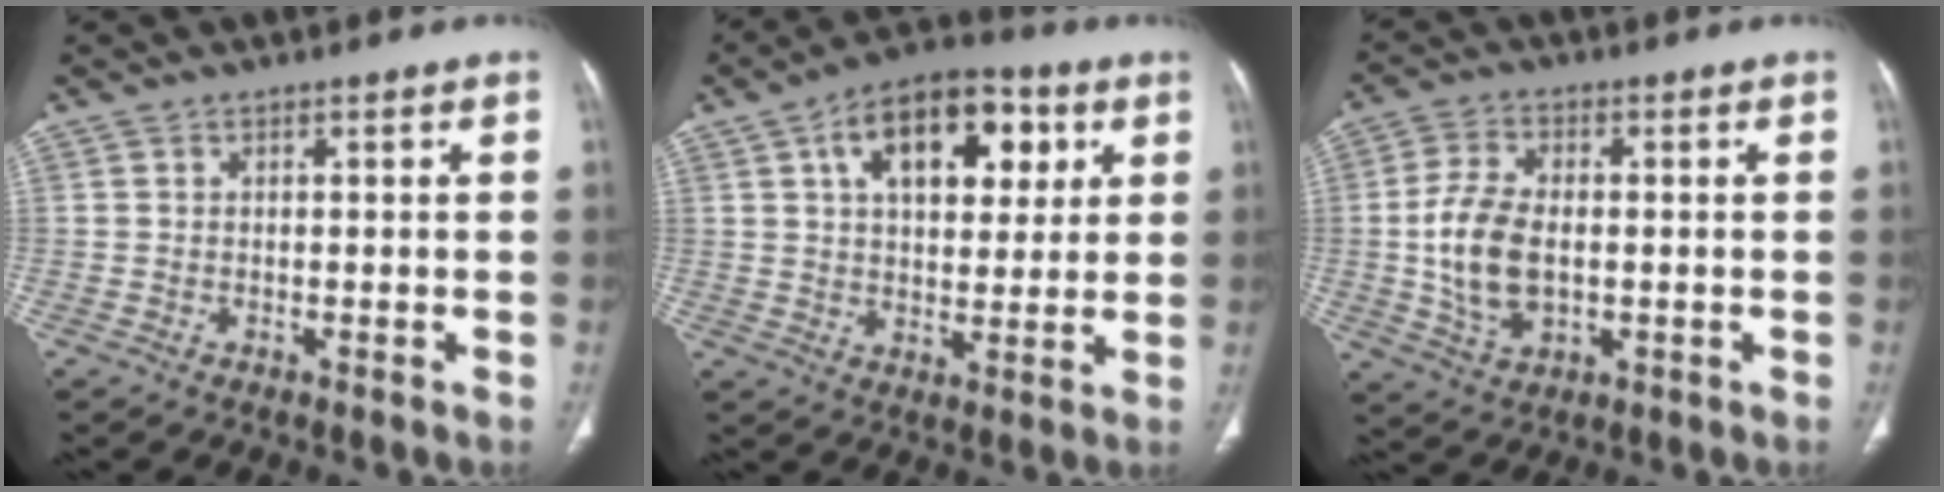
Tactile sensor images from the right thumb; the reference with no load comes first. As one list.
[{"total": 16.6, "force": [6.1, 9.4, 12.3], "torque": [-0.145, 0.001, 0.093]}, {"total": 11.0, "force": [-0.5, 6.5, 8.9], "torque": [-0.176, 0.002, -0.005]}]